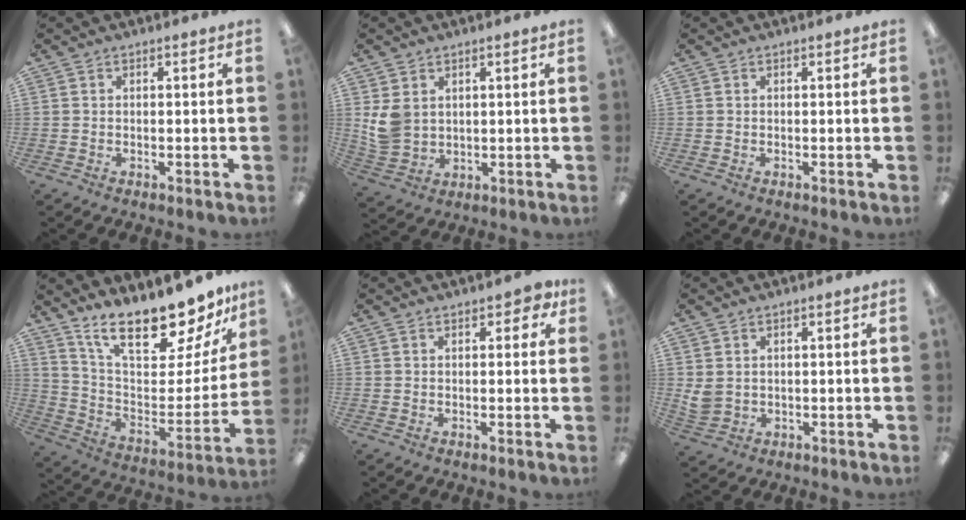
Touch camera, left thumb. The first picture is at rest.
{"total": 6.3, "force": [2.2, 5.1, 3.0], "torque": [-0.062, 0.003, 0.047]}
{"total": 0.0}
{"total": 21.7, "force": [17.7, 6.5, 10.6], "torque": [-0.171, -0.129, 0.304]}
{"total": 3.2, "force": [1.6, 1.6, 2.2], "torque": [-0.029, -0.001, 0.025]}
{"total": 3.3, "force": [1.6, 2.5, 1.5], "torque": [-0.031, 0.000, 0.032]}